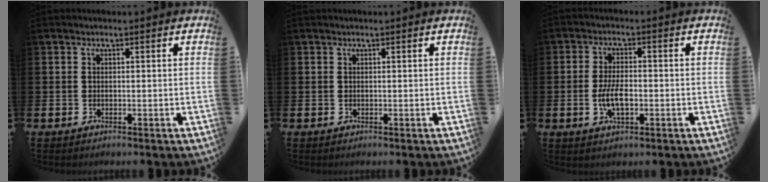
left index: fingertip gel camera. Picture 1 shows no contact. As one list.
[{"total": 0.0}, {"total": 4.7, "force": [-0.8, 2.1, 4.1], "torque": [-0.073, 0.000, -0.016]}]